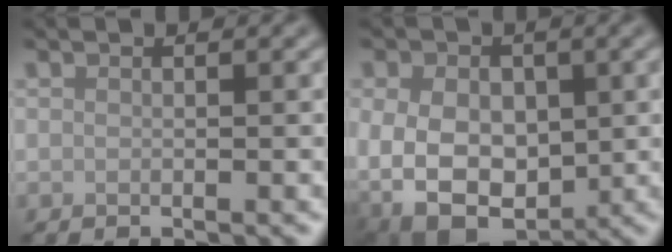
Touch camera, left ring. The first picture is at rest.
{"total": 12.8, "force": [-1.4, 10.0, 7.9], "torque": [-0.125, -0.008, -0.036]}